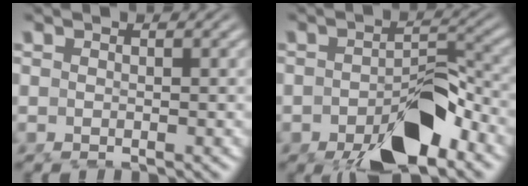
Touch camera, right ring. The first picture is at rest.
{"total": 7.4, "force": [-4.0, 3.2, 5.3], "torque": [-0.075, -0.024, -0.054]}